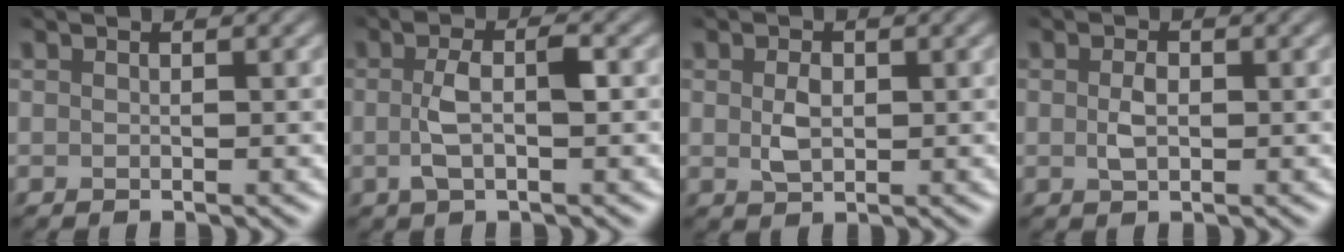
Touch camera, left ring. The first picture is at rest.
{"total": 3.3, "force": [-0.2, 1.1, 3.1], "torque": [-0.066, 0.002, -0.006]}
{"total": 2.0, "force": [0.2, 1.3, 1.6], "torque": [-0.034, 0.000, 0.004]}
{"total": 1.7, "force": [0.0, 1.0, 1.3], "torque": [-0.028, -0.001, 0.000]}